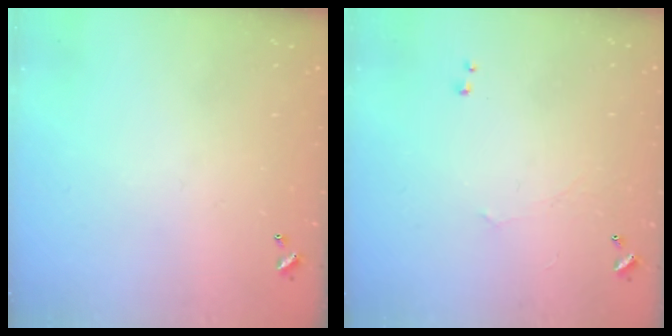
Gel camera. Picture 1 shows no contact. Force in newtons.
{"total": 0.7, "press": 0.1, "slide": 0.7}